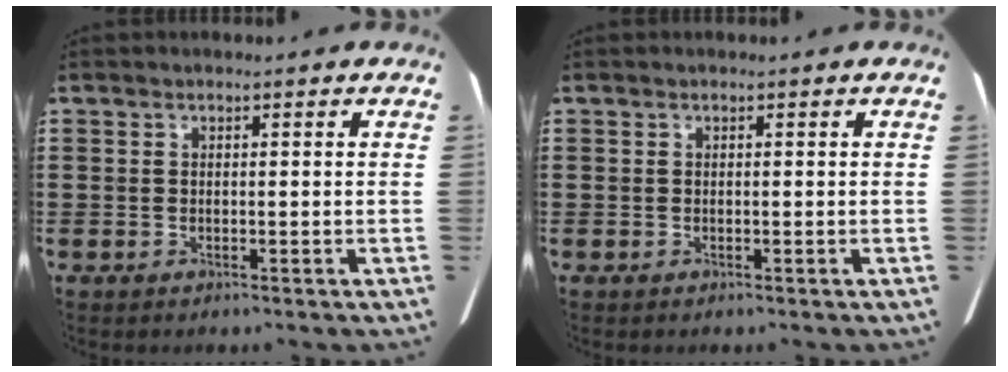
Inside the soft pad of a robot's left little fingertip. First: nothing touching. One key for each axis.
{"total": 0.0}